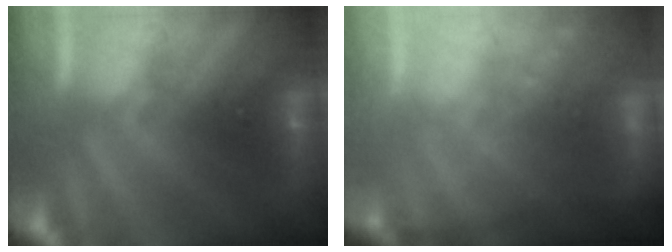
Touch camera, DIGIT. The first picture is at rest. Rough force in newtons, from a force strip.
{"total": 8.1}